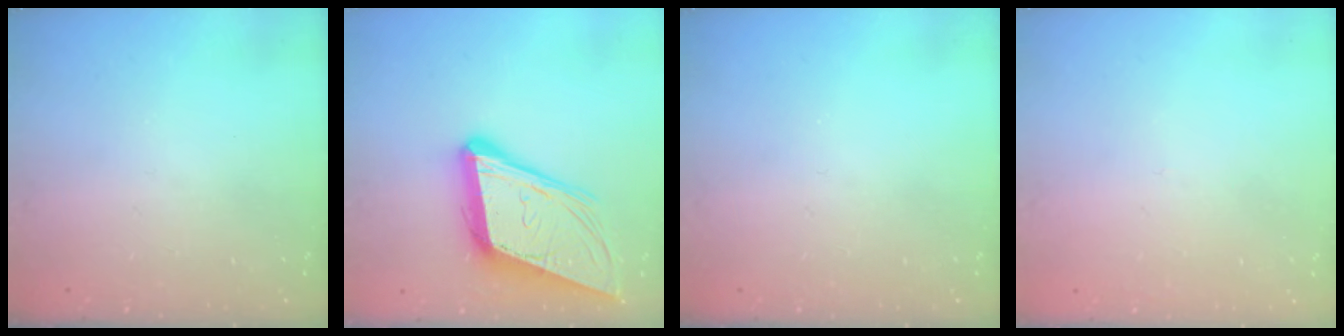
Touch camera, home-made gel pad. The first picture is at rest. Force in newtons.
{"total": 15.8, "press": 15.2, "slide": 4.2}
{"total": 0.0}
{"total": 2.6, "press": 2.6, "slide": 0.2}